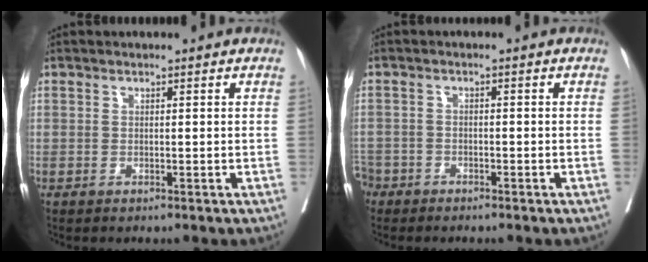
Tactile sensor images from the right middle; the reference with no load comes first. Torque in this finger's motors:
{"motor_torque": [1.08, -1.06, 1.05, 0.21]}